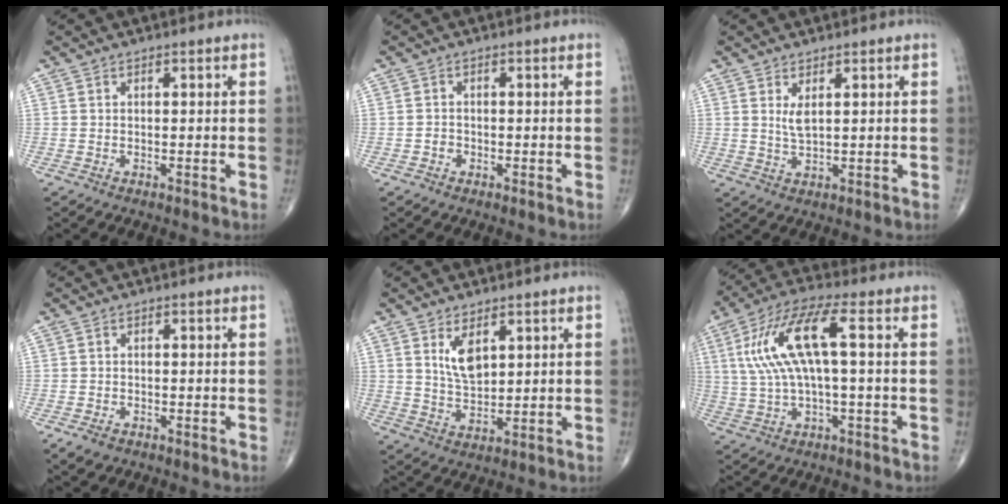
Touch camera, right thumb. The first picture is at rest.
{"total": 1.1, "force": [-0.5, 1.0, 0.3], "torque": [0.004, 0.006, -0.009]}
{"total": 2.7, "force": [1.1, 0.8, 2.3], "torque": [-0.046, -0.012, 0.027]}
{"total": 2.4, "force": [-1.4, 1.5, 1.2], "torque": [-0.019, 0.000, -0.020]}
{"total": 6.1, "force": [2.7, 3.0, 4.5], "torque": [-0.070, -0.021, 0.057]}
{"total": 13.3, "force": [2.2, 3.6, 12.7], "torque": [-0.281, 0.033, 0.041]}